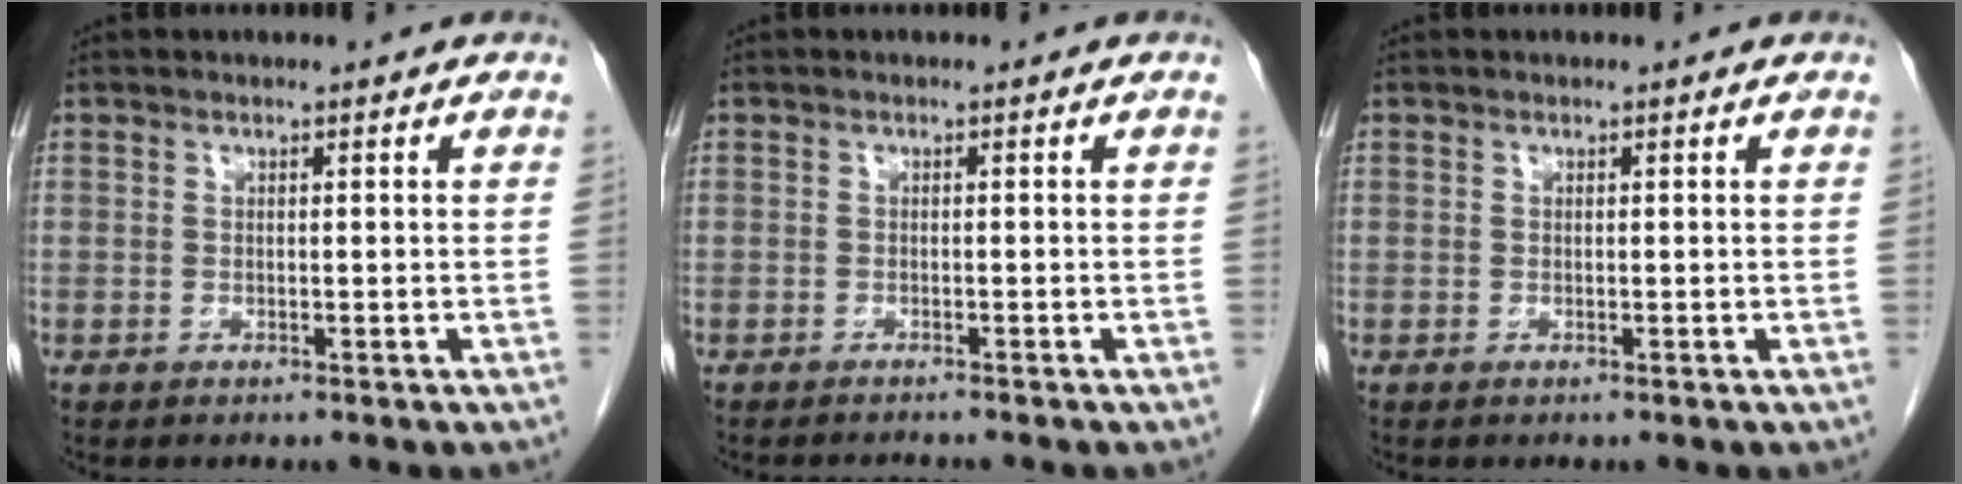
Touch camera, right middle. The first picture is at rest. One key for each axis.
{"total": 1.9, "fx": -1.9, "fy": -0.1, "fz": 0.4, "tx": -0.003, "ty": -0.005, "tz": -0.025}
{"total": 0.0}